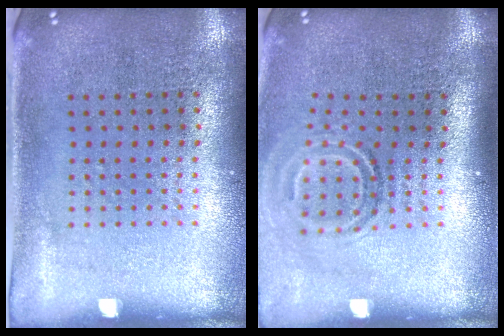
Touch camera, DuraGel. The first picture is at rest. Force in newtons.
{"total": 1.8, "press": 1.1, "slide": 1.4}